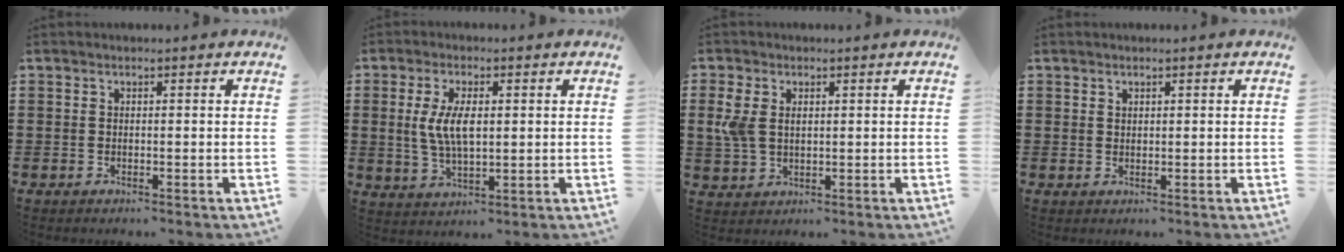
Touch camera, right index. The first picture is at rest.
{"total": 6.1, "force": [0.7, 2.7, 5.5], "torque": [-0.122, 0.003, 0.007]}
{"total": 4.0, "force": [1.2, 2.6, 2.8], "torque": [-0.078, 0.004, 0.016]}
{"total": 0.7, "force": [0.5, 0.4, -0.1], "torque": [0.001, 0.002, 0.012]}